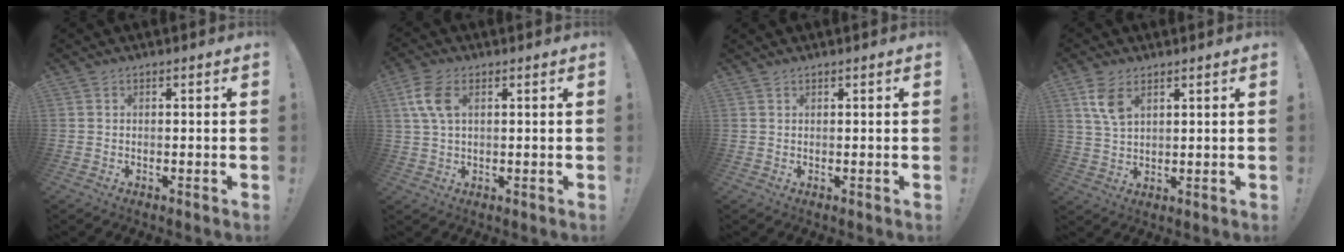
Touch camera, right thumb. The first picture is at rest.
{"total": 7.6, "force": [2.4, 4.3, 5.8], "torque": [-0.130, 0.002, 0.045]}
{"total": 0.6, "force": [0.6, 0.2, 0.1], "torque": [0.001, -0.002, 0.011]}
{"total": 6.8, "force": [3.6, 3.5, 4.6], "torque": [-0.094, -0.014, 0.068]}